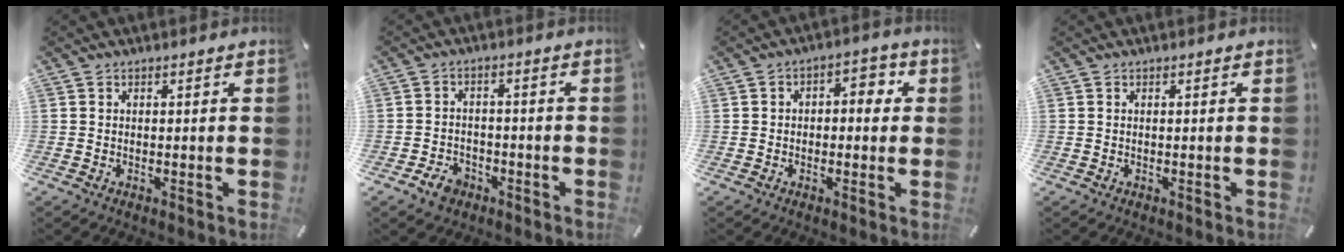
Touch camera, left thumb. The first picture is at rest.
{"total": 5.0, "force": [-3.0, 3.6, 1.8], "torque": [-0.040, 0.015, -0.057]}
{"total": 4.3, "force": [-0.8, 3.0, 3.0], "torque": [-0.033, 0.010, -0.024]}
{"total": 0.0}